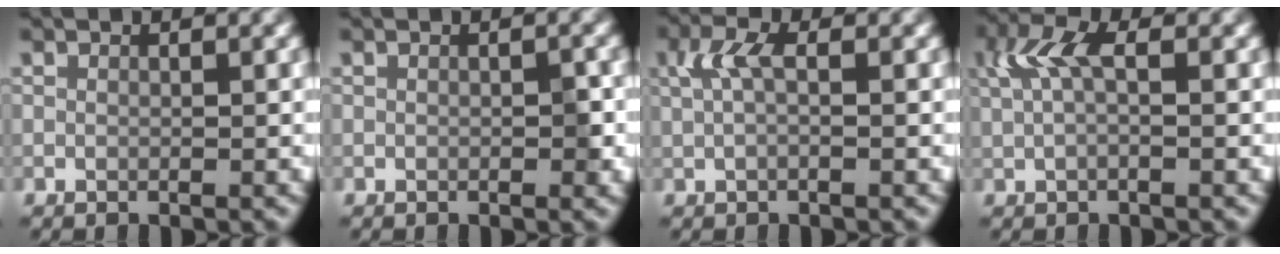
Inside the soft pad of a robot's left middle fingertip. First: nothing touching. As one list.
[{"total": 1.2, "force": [-0.3, 0.4, 1.1], "torque": [-0.014, 0.002, -0.003]}, {"total": 2.6, "force": [0.7, 1.0, 2.3], "torque": [-0.049, 0.007, 0.009]}, {"total": 3.5, "force": [1.1, 1.4, 3.0], "torque": [-0.066, 0.009, 0.018]}]